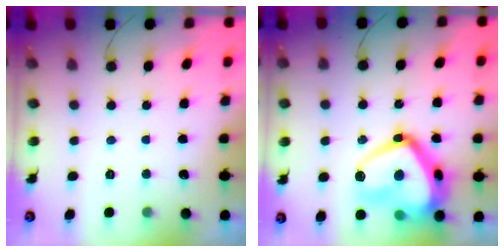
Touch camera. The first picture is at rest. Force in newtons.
{"total": 23.5, "press": 23.5, "slide": 1.6}